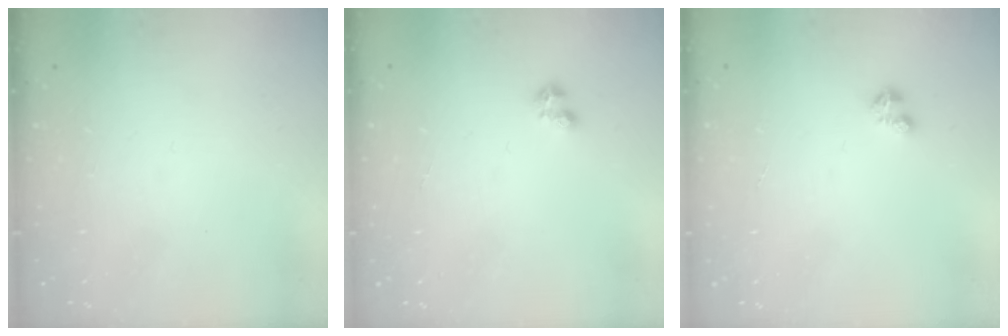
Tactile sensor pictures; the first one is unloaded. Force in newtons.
{"total": 3.1, "press": 3.1, "slide": 0.6}
{"total": 1.6, "press": 1.6, "slide": 0.3}